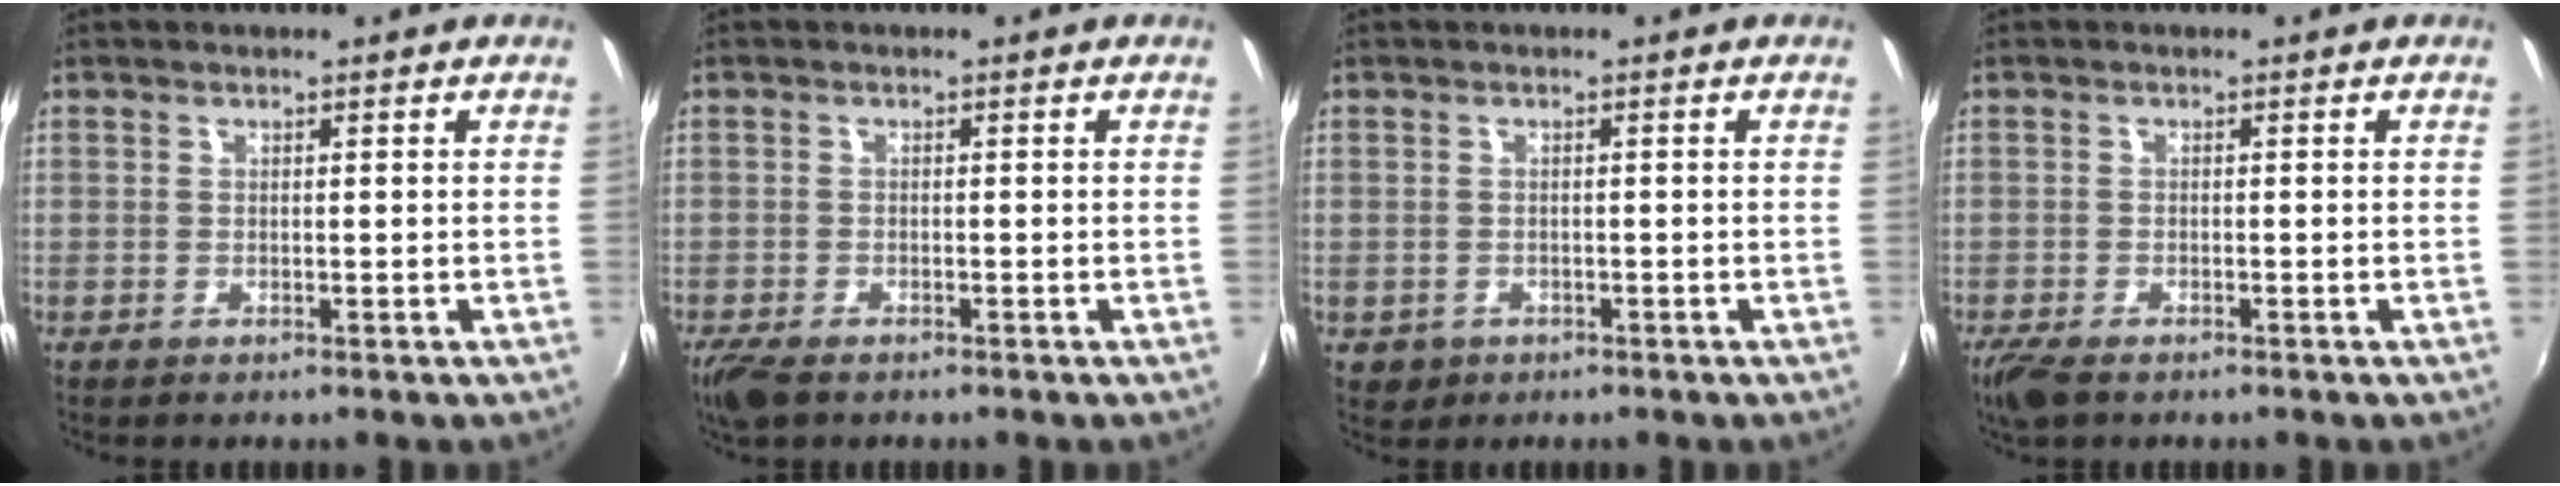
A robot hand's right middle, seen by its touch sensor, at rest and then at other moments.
{"total": 4.2, "force": [-3.2, 1.6, 2.3], "torque": [-0.058, -0.018, -0.061]}
{"total": 2.4, "force": [-0.8, 2.2, 0.8], "torque": [-0.022, -0.003, -0.008]}
{"total": 4.0, "force": [-3.0, 1.4, 2.3], "torque": [-0.057, -0.017, -0.058]}